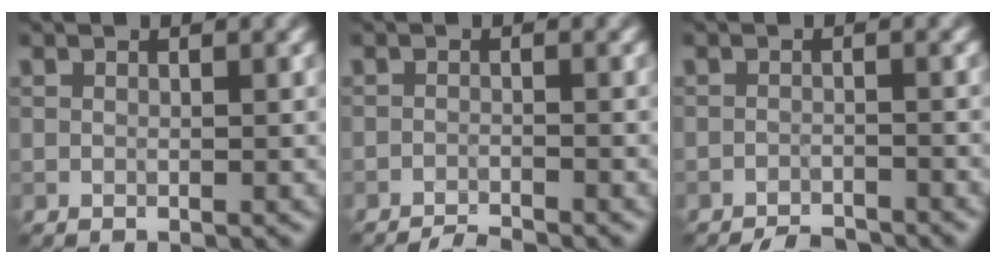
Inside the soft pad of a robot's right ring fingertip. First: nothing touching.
{"total": 2.5, "force": [-2.3, 0.3, 0.9], "torque": [-0.008, 0.000, -0.044]}
{"total": 2.9, "force": [-2.8, 0.4, 0.7], "torque": [-0.005, -0.001, -0.049]}